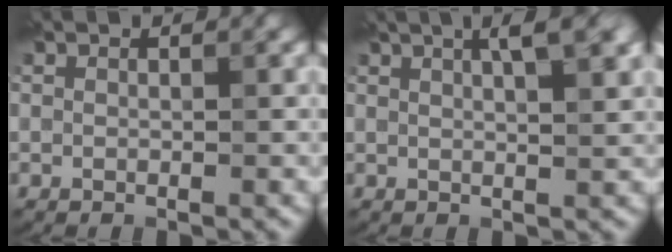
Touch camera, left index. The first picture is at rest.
{"total": 6.7, "force": [3.1, 2.5, 5.4], "torque": [-0.043, 0.036, 0.017]}